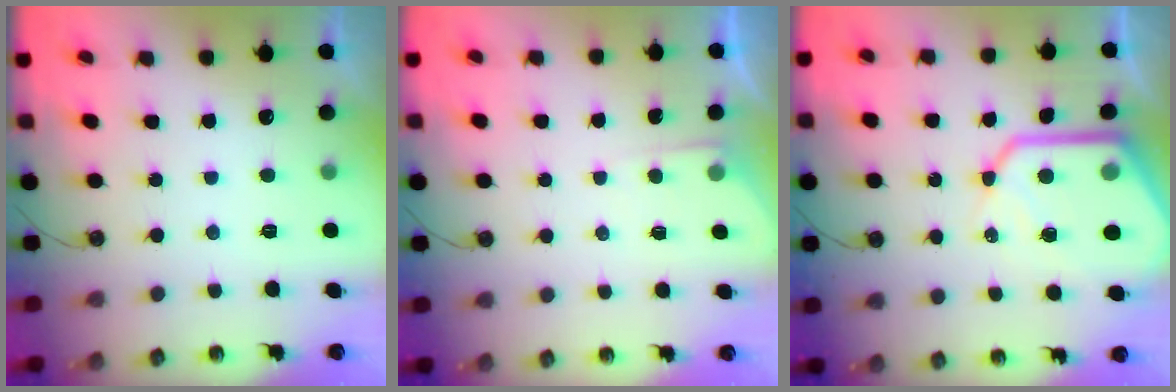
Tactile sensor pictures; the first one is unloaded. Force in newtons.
{"total": 2.7, "press": 2.7, "slide": 0.4}
{"total": 17.3, "press": 17.2, "slide": 1.7}